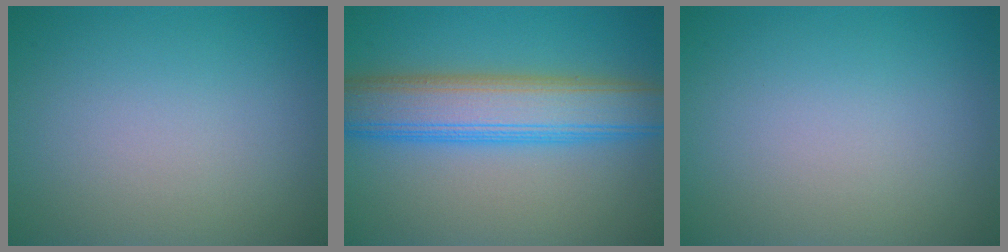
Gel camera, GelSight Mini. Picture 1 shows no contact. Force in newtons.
{"total": 7.7, "press": 7.7, "slide": 0.3}
{"total": 0.0}